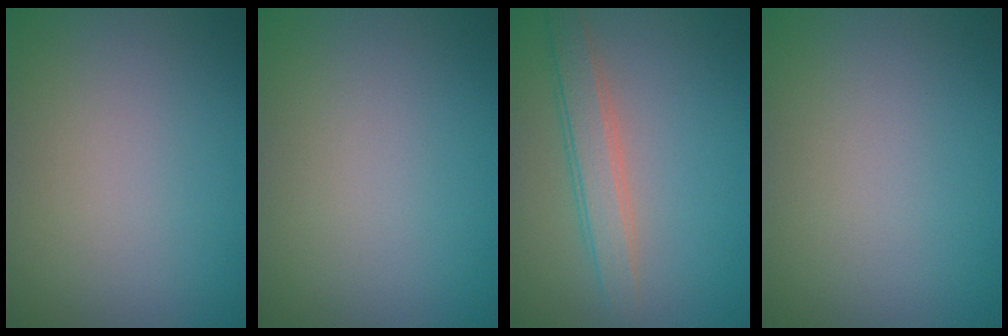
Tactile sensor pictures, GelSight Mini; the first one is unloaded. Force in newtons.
{"total": 0.0}
{"total": 3.2, "press": 3.2, "slide": 0.1}
{"total": 0.0}